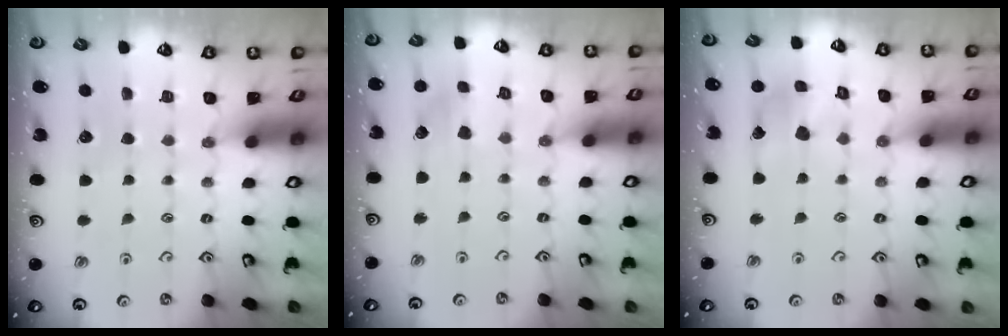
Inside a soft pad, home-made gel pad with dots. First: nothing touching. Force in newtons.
{"total": 2.4, "press": 2.3, "slide": 0.6}
{"total": 10.0, "press": 10.0, "slide": 1.2}